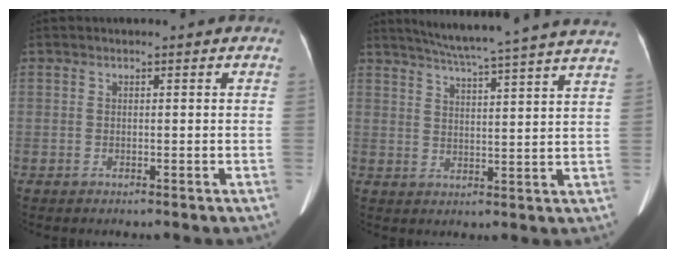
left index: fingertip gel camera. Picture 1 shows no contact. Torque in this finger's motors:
{"motor_torque": [0.58, -1.11, -0.01, 0.06]}